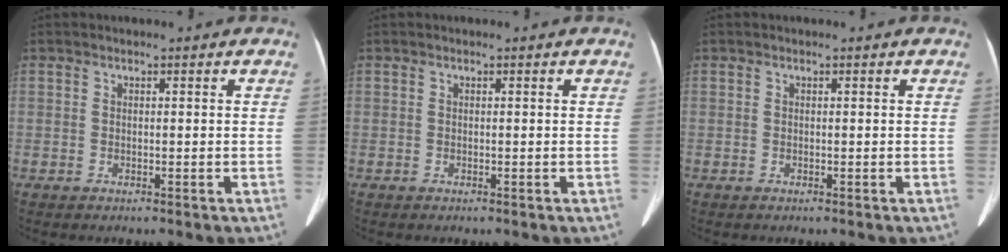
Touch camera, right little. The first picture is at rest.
{"total": 0.0}
{"total": 0.0}